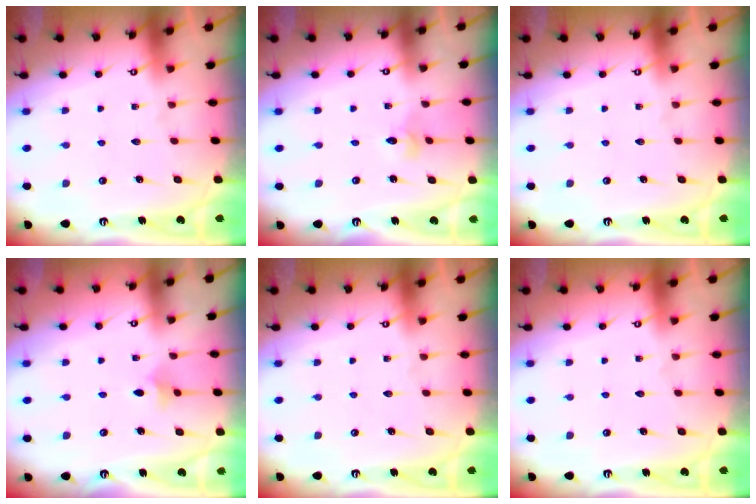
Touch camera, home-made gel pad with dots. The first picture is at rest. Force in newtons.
{"total": 2.2, "press": 2.2, "slide": 0.2}
{"total": 0.0}
{"total": 4.6, "press": 4.6, "slide": 0.7}
{"total": 0.0}
{"total": 0.0}